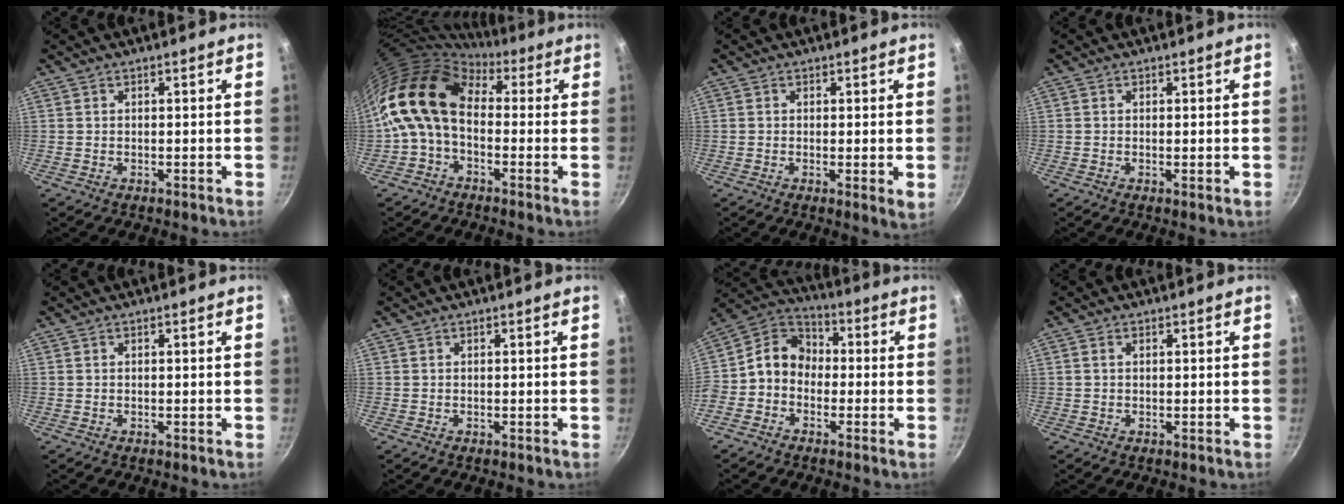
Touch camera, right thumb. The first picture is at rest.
{"total": 13.5, "force": [0.1, 9.4, 9.8], "torque": [-0.162, 0.030, -0.021]}
{"total": 2.7, "force": [0.2, 0.5, 2.6], "torque": [-0.038, -0.013, -0.002]}
{"total": 0.7, "force": [0.0, 0.0, 0.7], "torque": [-0.013, -0.003, -0.003]}
{"total": 0.0}
{"total": 0.0}
{"total": 14.5, "force": [-0.6, 12.1, 8.0], "torque": [-0.122, 0.054, -0.037]}
{"total": 0.9, "force": [0.3, 0.6, 0.6], "torque": [-0.011, 0.004, 0.003]}